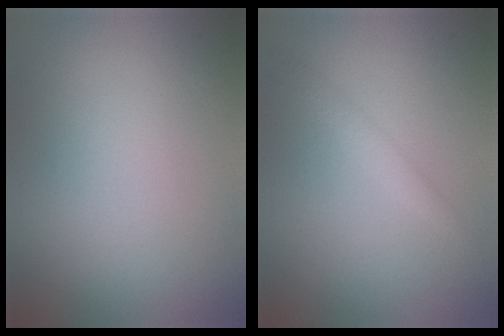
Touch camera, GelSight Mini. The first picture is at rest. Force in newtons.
{"total": 1.3, "press": 1.3, "slide": 0.1}